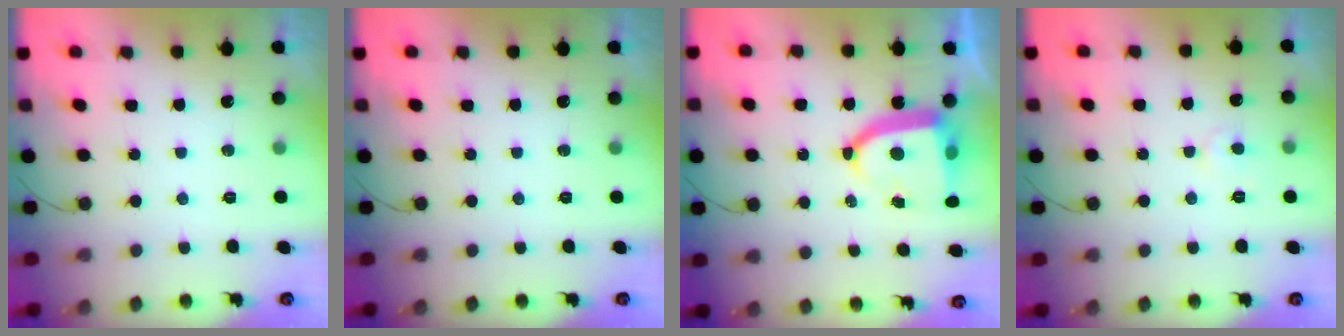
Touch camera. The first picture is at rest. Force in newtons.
{"total": 0.0}
{"total": 10.7, "press": 10.6, "slide": 1.4}
{"total": 4.3, "press": 4.2, "slide": 0.5}